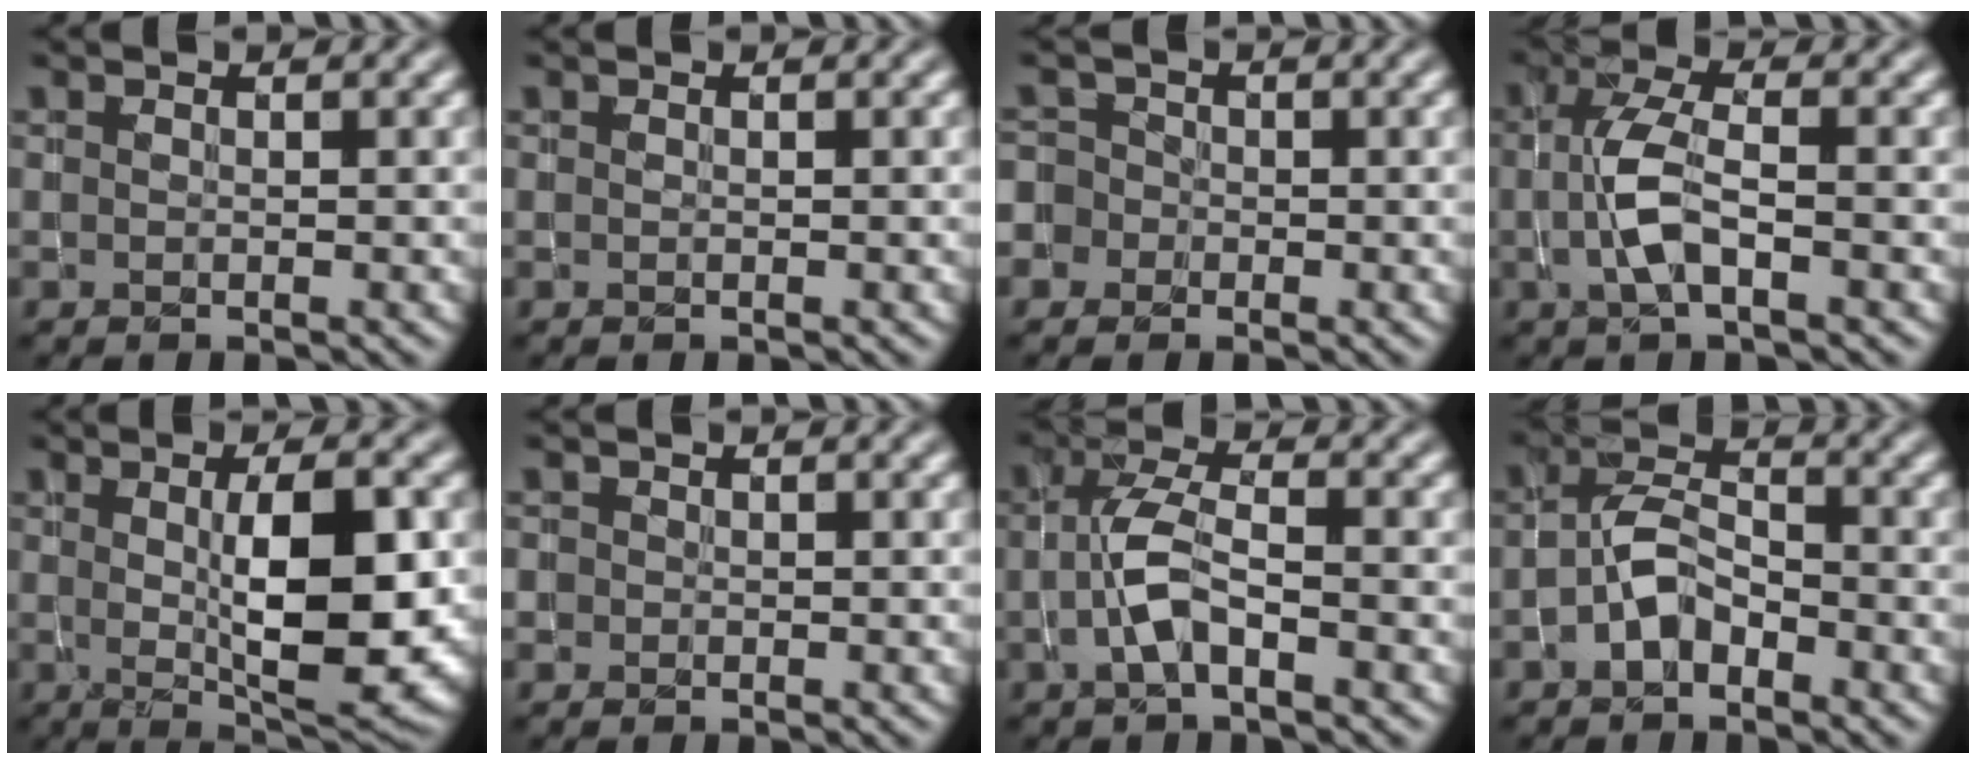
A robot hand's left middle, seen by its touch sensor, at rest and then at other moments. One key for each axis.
{"total": 0.0}
{"total": 3.1, "fx": -1.1, "fy": 2.9, "fz": 0.5, "tx": 0.014, "ty": 0.018, "tz": -0.051}
{"total": 3.9, "fx": -0.7, "fy": 1.4, "fz": 3.6, "tx": -0.085, "ty": 0.002, "tz": -0.016}
{"total": 8.4, "fx": 0.3, "fy": 2.4, "fz": 8.0, "tx": -0.118, "ty": -0.008, "tz": 0.010}
{"total": 0.5, "fx": -0.2, "fy": 0.5, "fz": -0.1, "tx": 0.004, "ty": 0.000, "tz": -0.005}
{"total": 3.7, "fx": -1.1, "fy": 1.3, "fz": 3.3, "tx": -0.075, "ty": 0.005, "tz": -0.028}
{"total": 3.3, "fx": -1.9, "fy": 1.7, "fz": 2.0, "tx": -0.037, "ty": 0.012, "tz": -0.043}